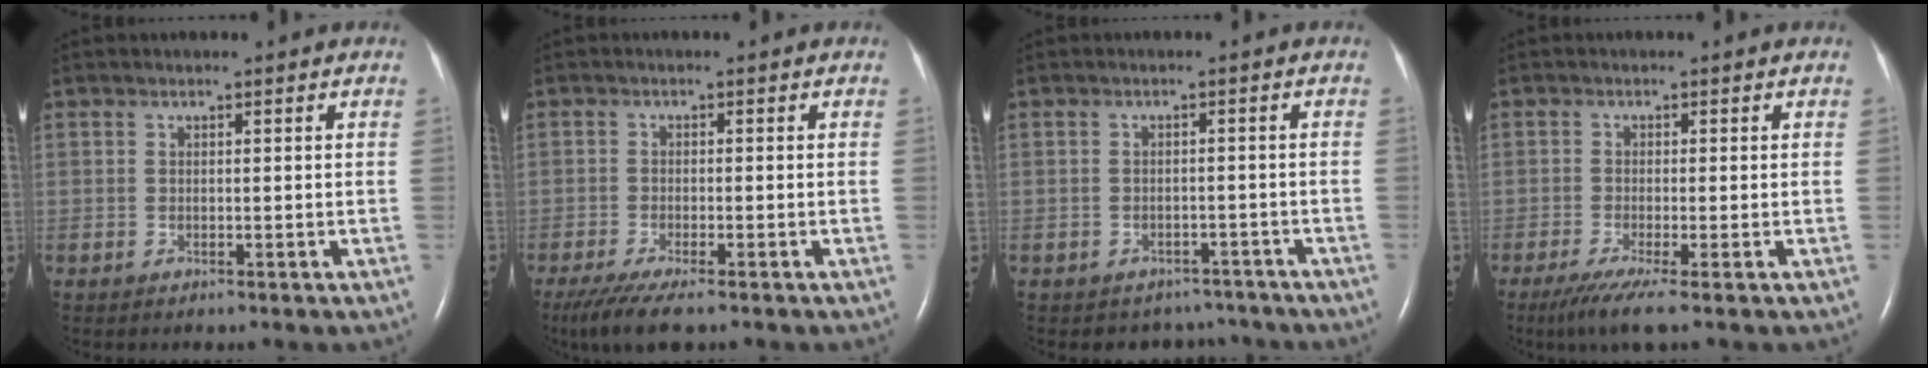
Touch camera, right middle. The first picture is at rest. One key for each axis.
{"total": 6.6, "fx": -4.8, "fy": 1.0, "fz": 4.4, "tx": -0.081, "ty": -0.018, "tz": -0.080}
{"total": 4.9, "fx": -4.2, "fy": 2.5, "fz": -0.3, "tx": 0.007, "ty": 0.018, "tz": -0.048}
{"total": 4.7, "fx": -2.9, "fy": -0.2, "fz": 3.6, "tx": -0.069, "ty": -0.016, "tz": -0.057}